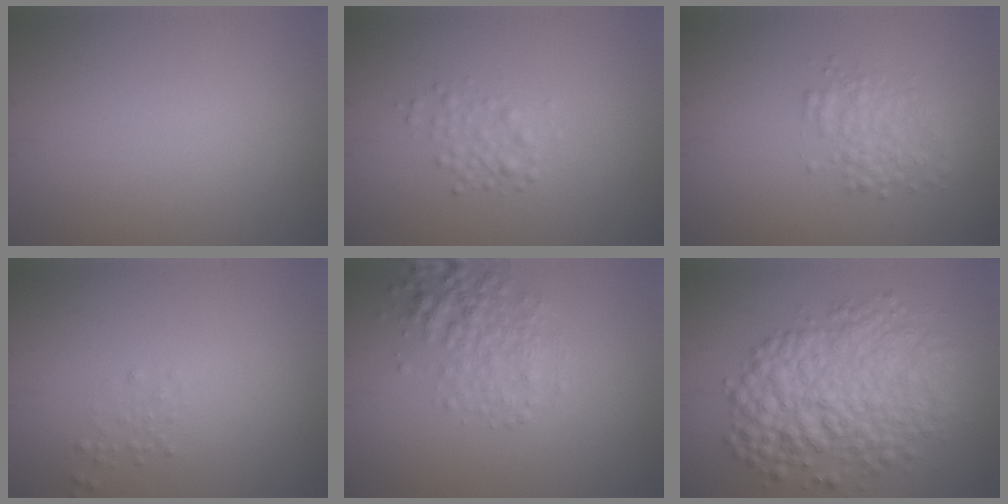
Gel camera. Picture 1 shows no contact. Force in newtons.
{"total": 1.5, "press": 1.5, "slide": 0.0}
{"total": 2.6, "press": 2.6, "slide": 0.1}
{"total": 0.6, "press": 0.6, "slide": 0.1}
{"total": 3.2, "press": 3.2, "slide": 0.2}
{"total": 7.5, "press": 7.5, "slide": 0.1}